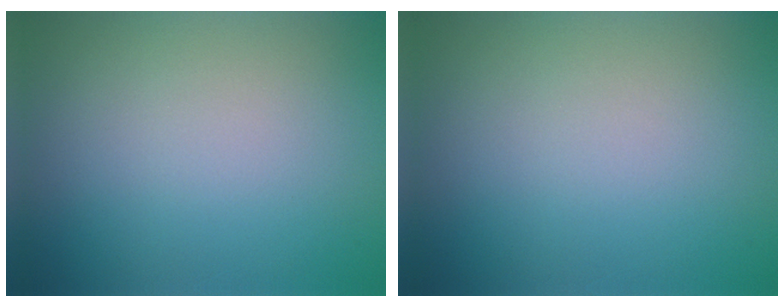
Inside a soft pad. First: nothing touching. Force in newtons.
{"total": 0.0}